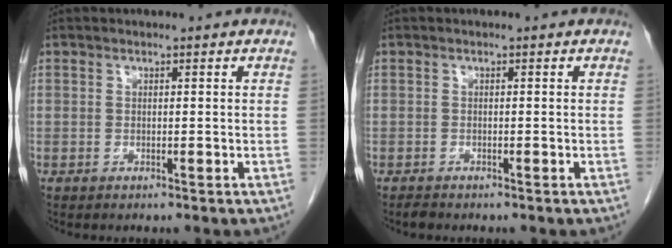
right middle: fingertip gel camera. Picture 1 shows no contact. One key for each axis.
{"total": 0.7, "fx": -0.7, "fy": 0.1, "fz": 0.2, "tx": -0.012, "ty": -0.003, "tz": -0.013}